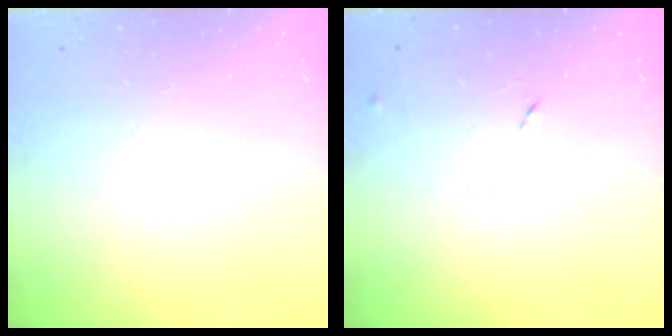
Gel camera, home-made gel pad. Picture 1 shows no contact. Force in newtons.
{"total": 7.3, "press": 7.2, "slide": 0.7}